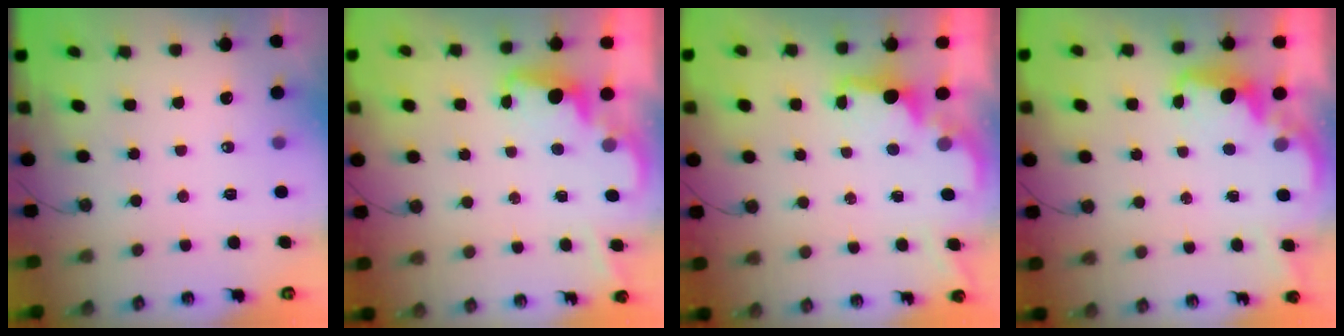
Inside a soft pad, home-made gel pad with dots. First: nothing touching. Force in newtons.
{"total": 1.9, "press": 1.9, "slide": 0.6}
{"total": 1.6, "press": 1.4, "slide": 0.7}
{"total": 2.1, "press": 2.0, "slide": 0.6}